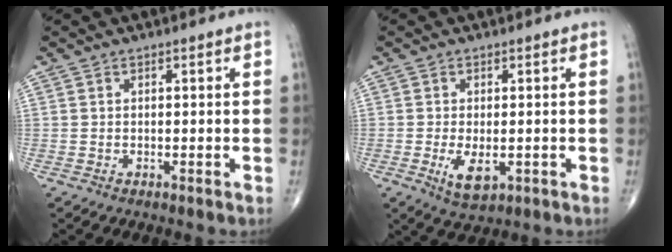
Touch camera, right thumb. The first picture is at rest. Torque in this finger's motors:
{"motor_torque": [-0.16, -0.12, 0.19, 0.47, 0.23]}